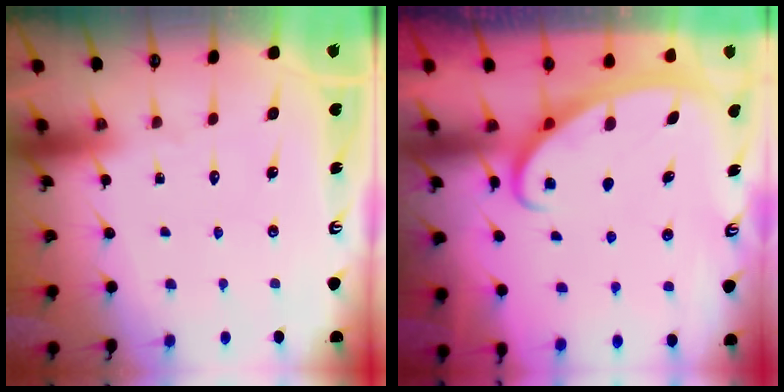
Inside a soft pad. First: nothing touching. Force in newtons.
{"total": 2.7, "press": 2.7, "slide": 0.4}